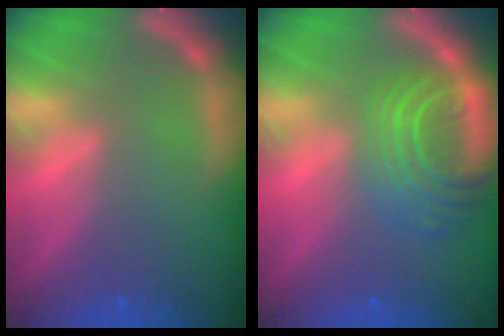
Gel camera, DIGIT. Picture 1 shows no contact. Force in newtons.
{"total": 7.5}